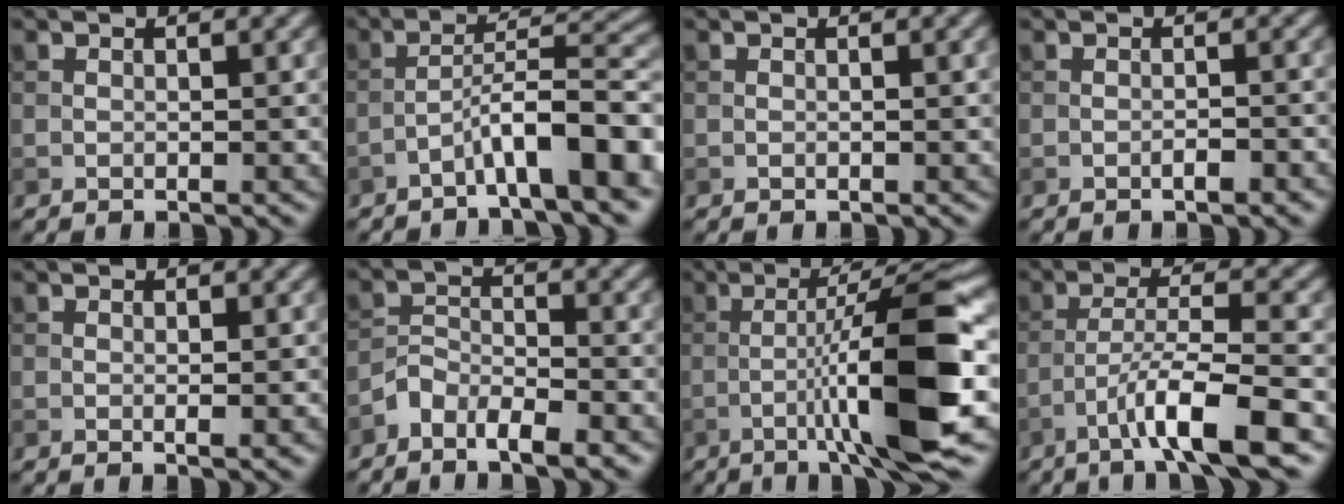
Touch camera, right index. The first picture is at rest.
{"total": 7.3, "force": [-3.9, 1.1, 6.0], "torque": [-0.095, 0.024, -0.068]}
{"total": 0.8, "force": [-0.1, 0.1, 0.7], "torque": [-0.010, 0.000, -0.003]}
{"total": 1.5, "force": [-0.8, 0.3, 1.2], "torque": [-0.018, 0.003, -0.013]}
{"total": 1.4, "force": [-0.1, 0.3, 1.3], "torque": [-0.019, -0.004, -0.001]}
{"total": 3.7, "force": [-2.6, 1.6, 2.0], "torque": [-0.033, 0.003, -0.055]}
{"total": 10.7, "force": [-2.7, 1.0, 10.3], "torque": [-0.161, 0.019, -0.044]}
{"total": 6.8, "force": [-3.7, 0.8, 5.6], "torque": [-0.092, 0.010, -0.067]}